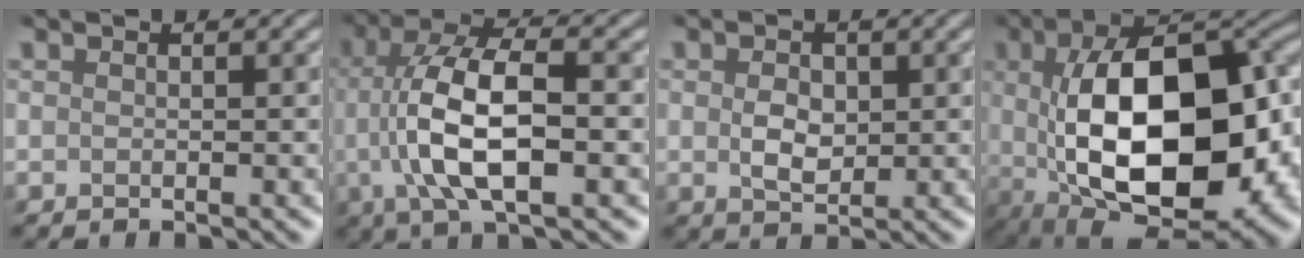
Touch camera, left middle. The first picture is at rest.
{"total": 8.3, "force": [-0.8, 2.9, 7.7], "torque": [-0.159, 0.017, -0.014]}
{"total": 1.9, "force": [0.4, 1.4, 1.2], "torque": [-0.033, -0.001, 0.010]}
{"total": 16.3, "force": [-0.2, 8.4, 14.0], "torque": [-0.218, -0.003, 0.017]}